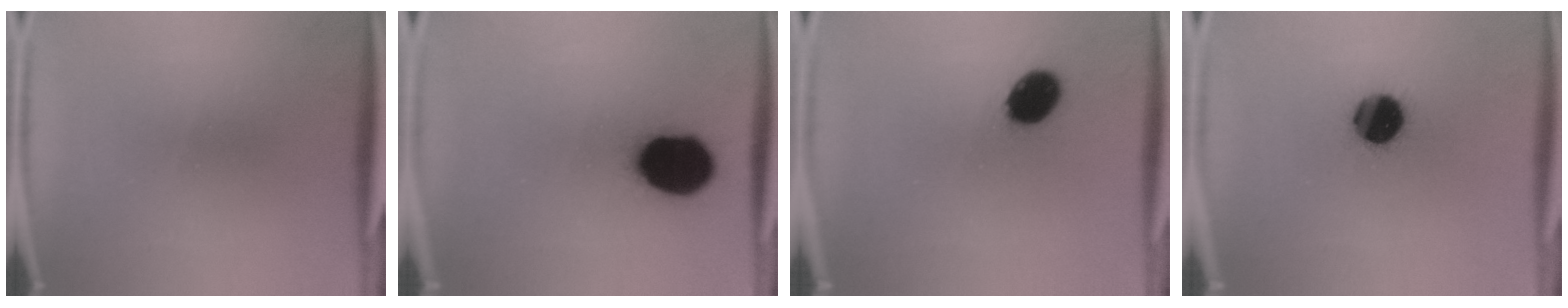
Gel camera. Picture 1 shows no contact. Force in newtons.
{"total": 19.3}
{"total": 10.0}
{"total": 13.0}